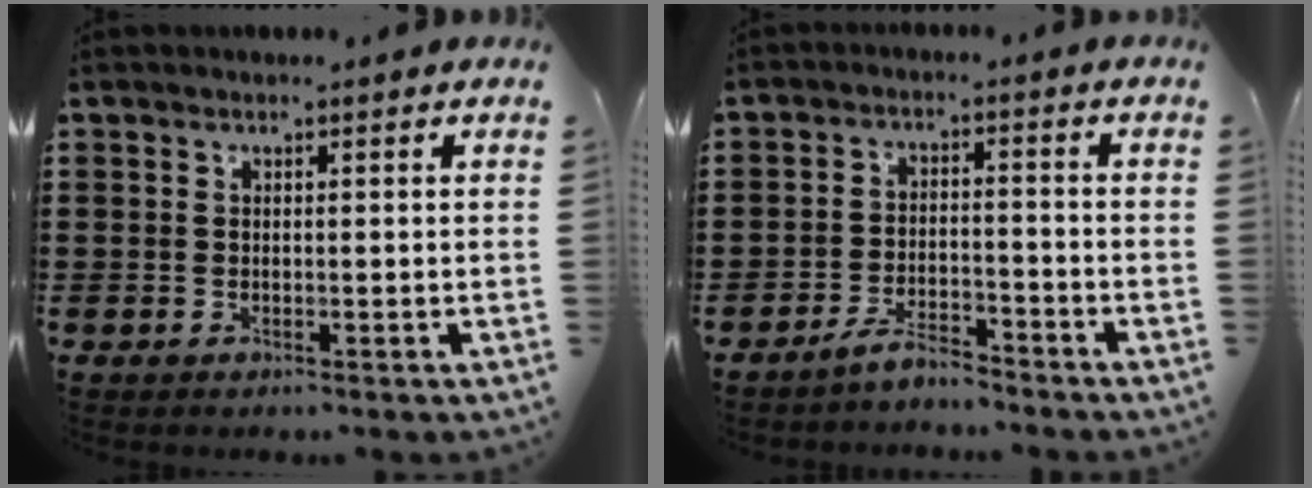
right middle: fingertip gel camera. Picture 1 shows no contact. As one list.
[{"total": 4.2, "force": [-4.0, 0.6, 1.1], "torque": [-0.027, 0.008, -0.082]}]